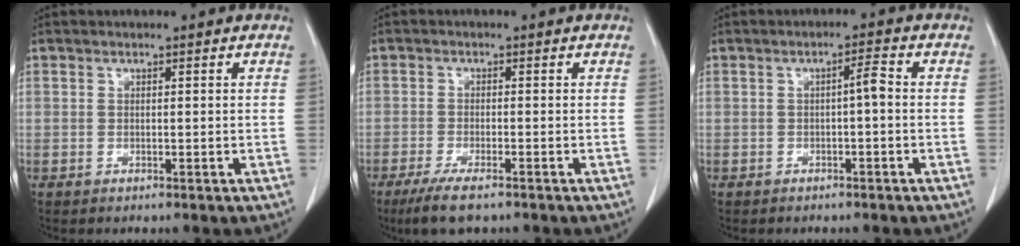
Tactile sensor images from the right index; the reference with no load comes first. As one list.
[{"total": 6.0, "force": [-4.3, 1.2, 4.0], "torque": [-0.073, -0.015, -0.070]}, {"total": 2.2, "force": [-0.3, 0.2, 2.2], "torque": [-0.032, 0.005, -0.005]}]